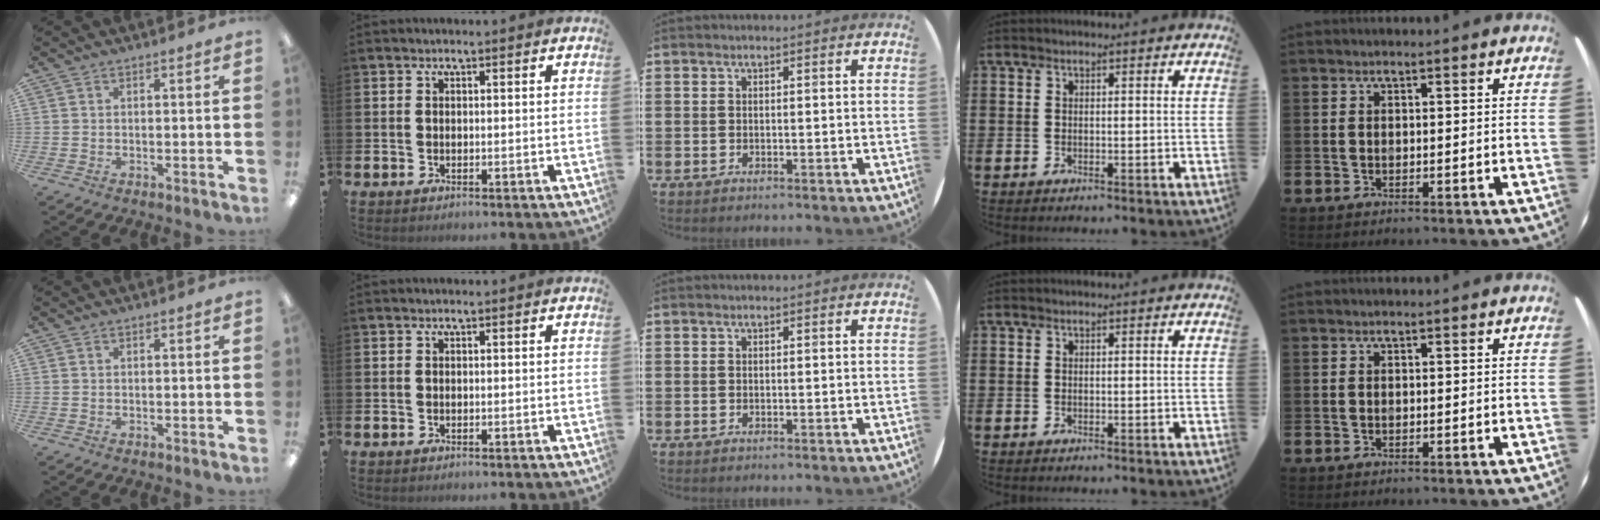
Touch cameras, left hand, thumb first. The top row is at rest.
{}